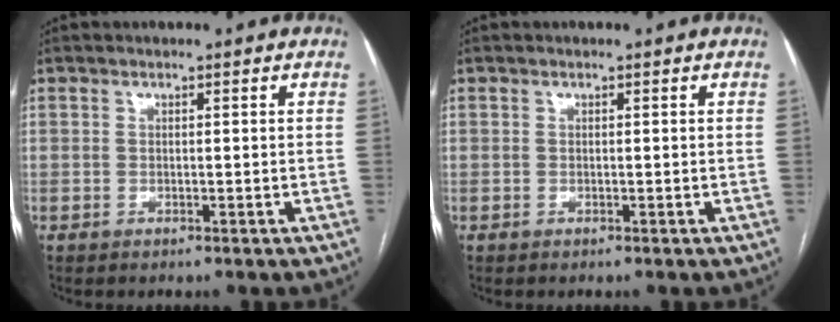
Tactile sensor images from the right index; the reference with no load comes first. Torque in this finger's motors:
{"motor_torque": [0.00, 0.00, 0.00, 0.00]}